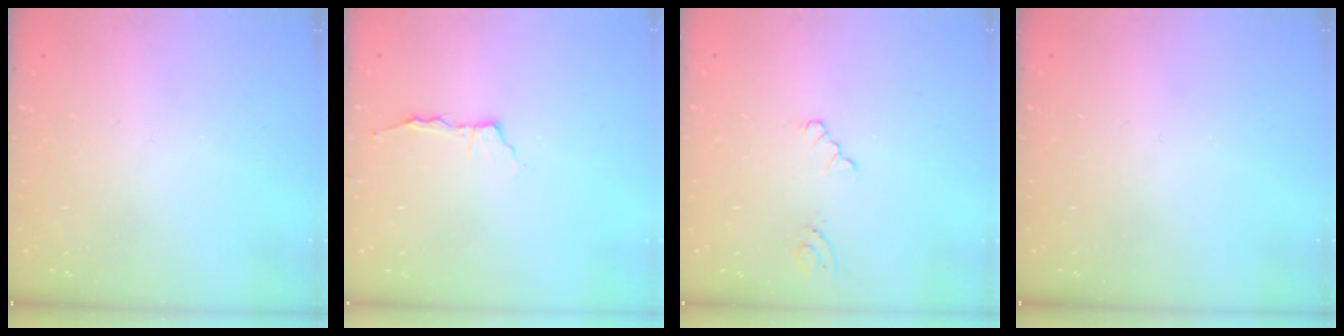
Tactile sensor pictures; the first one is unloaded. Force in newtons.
{"total": 3.5, "press": 3.5, "slide": 0.5}
{"total": 4.0, "press": 3.9, "slide": 0.6}
{"total": 0.0}